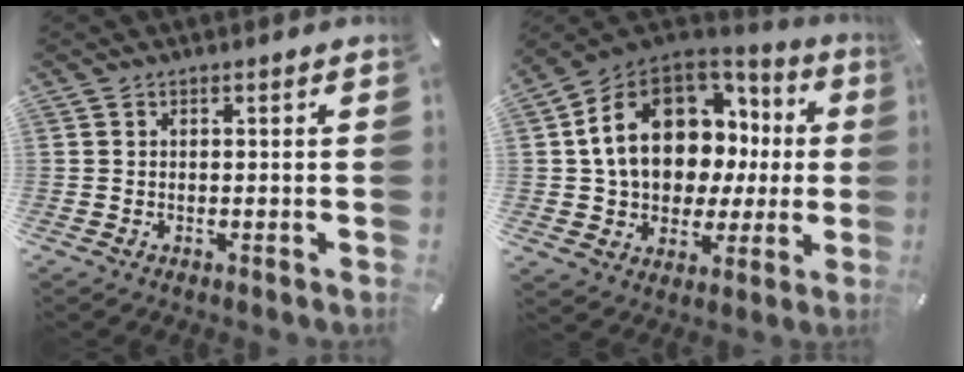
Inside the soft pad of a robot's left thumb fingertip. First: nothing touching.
{"total": 18.3, "force": [4.7, 13.9, 11.0], "torque": [-0.202, -0.024, 0.090]}